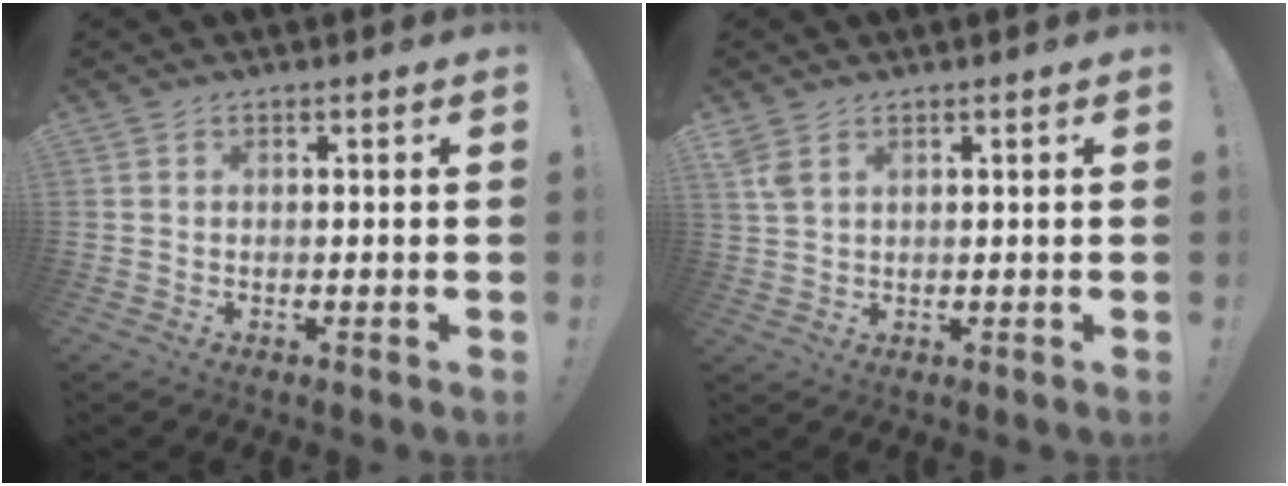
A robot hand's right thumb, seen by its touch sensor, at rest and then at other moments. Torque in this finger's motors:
{"motor_torque": [0.02, 0.08, 0.37, 0.25, 0.00]}